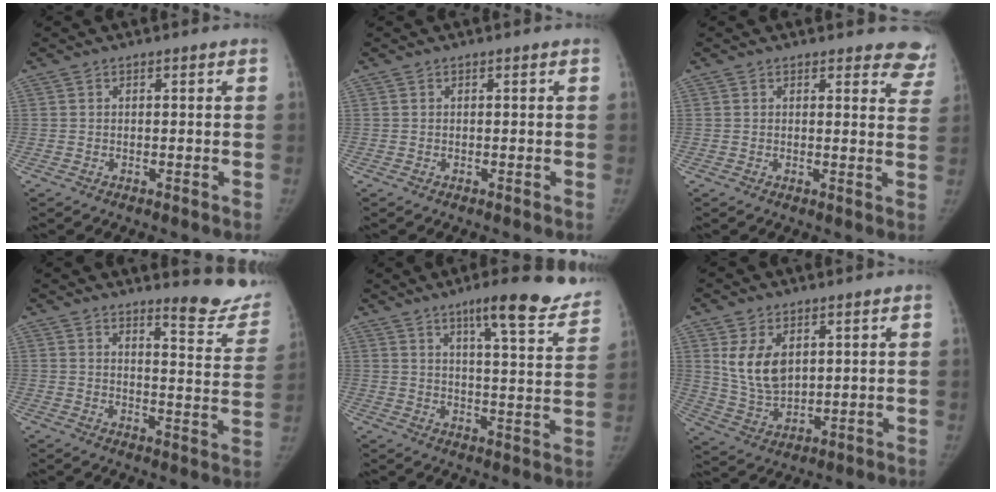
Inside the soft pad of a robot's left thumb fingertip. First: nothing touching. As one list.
[{"total": 0.0}, {"total": 7.9, "force": [7.2, 2.8, 1.3], "torque": [0.038, -0.039, 0.046]}, {"total": 11.8, "force": [10.5, 2.3, 4.8], "torque": [-0.029, -0.109, 0.118]}, {"total": 16.7, "force": [12.2, 3.0, 11.0], "torque": [-0.115, -0.060, 0.159]}, {"total": 9.5, "force": [3.4, 5.9, 6.6], "torque": [-0.106, -0.019, 0.081]}]